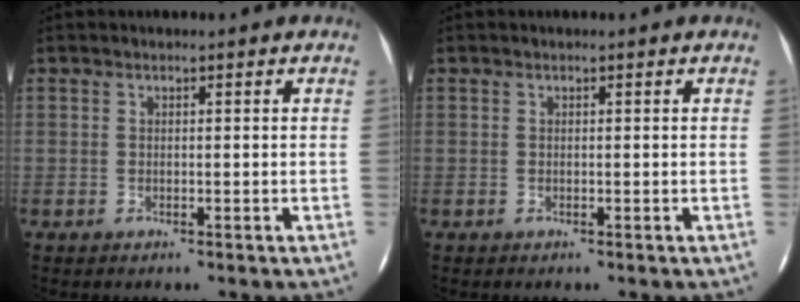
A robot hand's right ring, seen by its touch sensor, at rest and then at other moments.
{"total": 0.0}